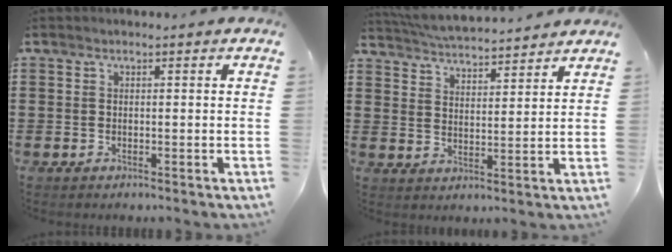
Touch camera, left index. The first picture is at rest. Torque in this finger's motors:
{"motor_torque": [0.00, 0.00, 0.51, 0.09]}